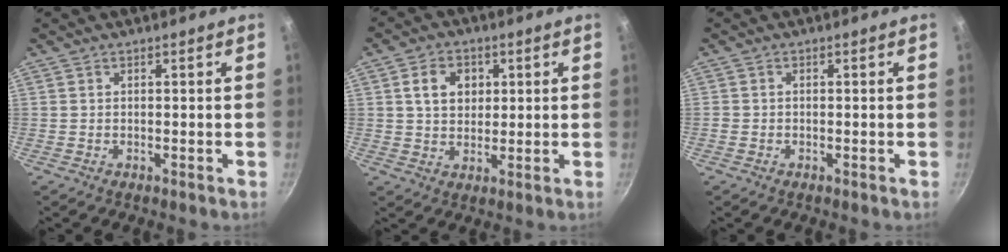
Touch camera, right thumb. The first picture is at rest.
{"total": 6.9, "force": [1.9, 5.3, 4.0], "torque": [-0.048, 0.002, 0.030]}
{"total": 0.7, "force": [-0.3, 0.7, 0.2], "torque": [-0.005, 0.002, -0.005]}